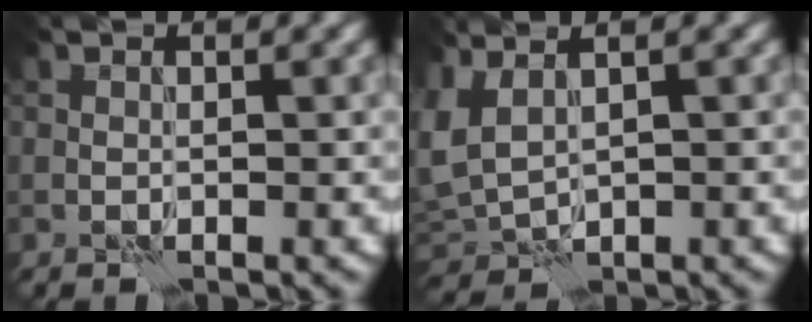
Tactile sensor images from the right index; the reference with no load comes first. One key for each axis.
{"total": 3.1, "fx": 0.8, "fy": 1.7, "fz": 2.4, "tx": -0.071, "ty": 0.007, "tz": 0.018}